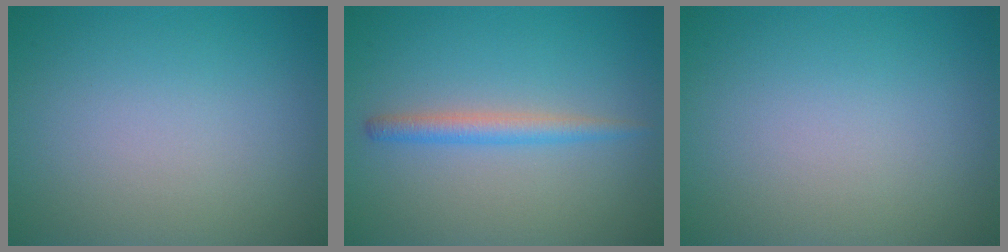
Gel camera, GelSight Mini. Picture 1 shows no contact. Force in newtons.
{"total": 2.1, "press": 2.1, "slide": 0.1}
{"total": 0.0}